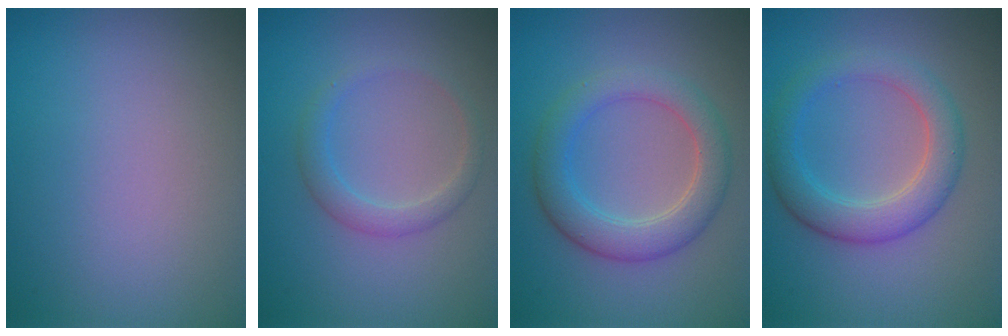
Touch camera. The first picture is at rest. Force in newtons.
{"total": 2.0, "press": 2.0, "slide": 0.1}
{"total": 4.5, "press": 4.5, "slide": 0.4}
{"total": 4.4, "press": 4.4, "slide": 0.1}